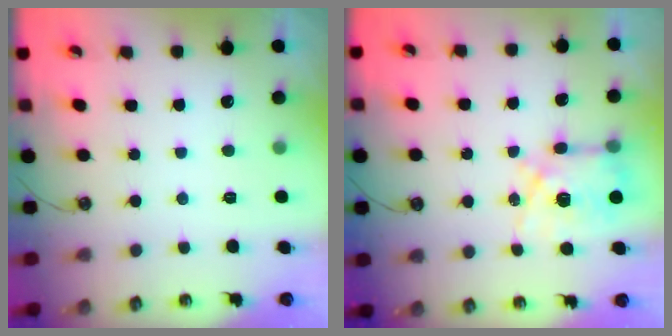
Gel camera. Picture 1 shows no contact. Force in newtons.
{"total": 8.3, "press": 8.3, "slide": 0.5}